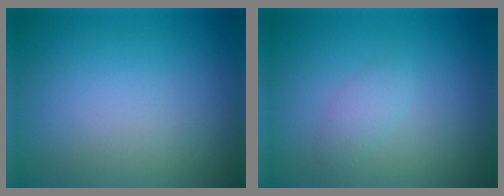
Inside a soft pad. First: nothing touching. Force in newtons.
{"total": 1.2, "press": 1.2, "slide": 0.0}